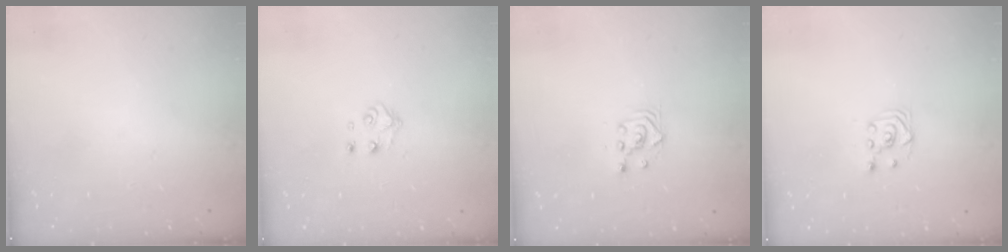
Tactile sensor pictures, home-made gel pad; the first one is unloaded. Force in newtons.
{"total": 4.7, "press": 4.7, "slide": 0.4}
{"total": 2.3, "press": 2.3, "slide": 0.1}
{"total": 2.5, "press": 2.2, "slide": 1.2}